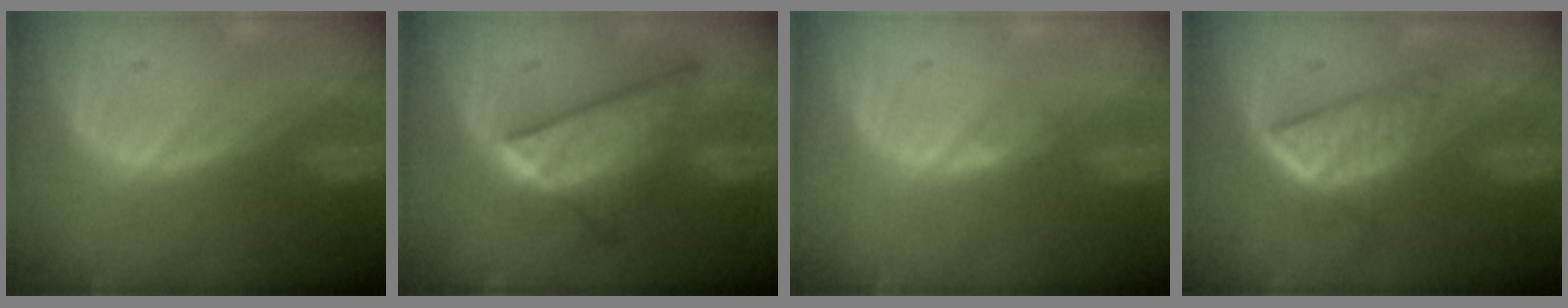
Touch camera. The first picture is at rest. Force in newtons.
{"total": 9.1, "press": 9.1, "slide": 0.6}
{"total": 1.1, "press": 1.0, "slide": 0.1}
{"total": 6.3, "press": 5.4, "slide": 3.1}